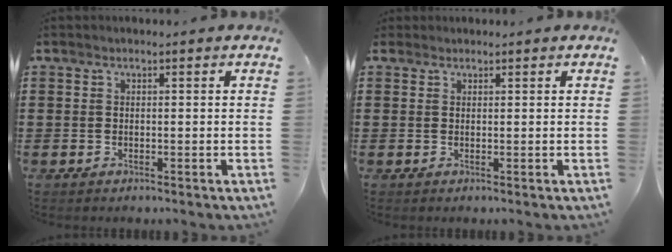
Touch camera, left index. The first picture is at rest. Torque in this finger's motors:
{"motor_torque": [-0.03, -0.12, -0.09, 0.00]}